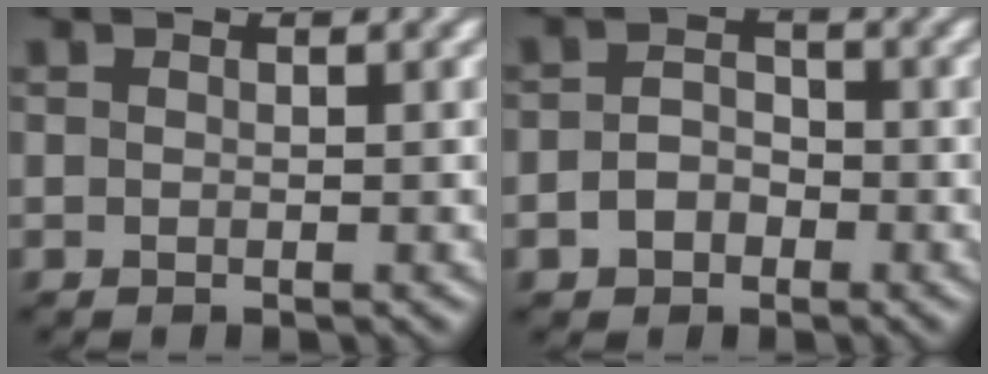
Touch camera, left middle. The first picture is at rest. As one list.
[{"total": 2.4, "force": [-1.4, 1.7, 1.1], "torque": [-0.019, 0.002, -0.027]}]